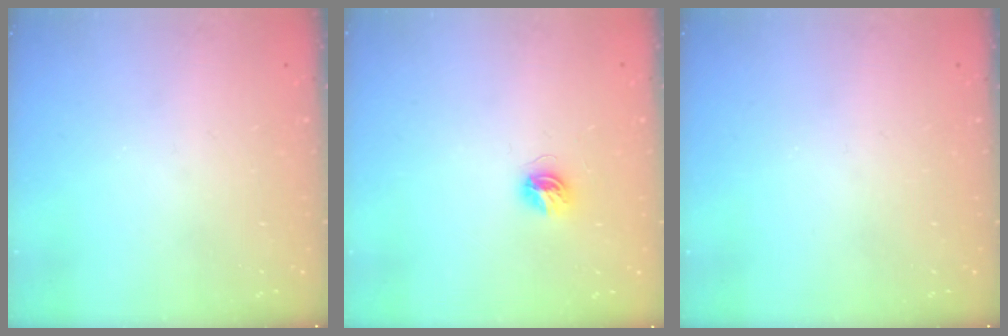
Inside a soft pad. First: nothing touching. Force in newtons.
{"total": 4.6, "press": 4.6, "slide": 0.6}
{"total": 0.0}